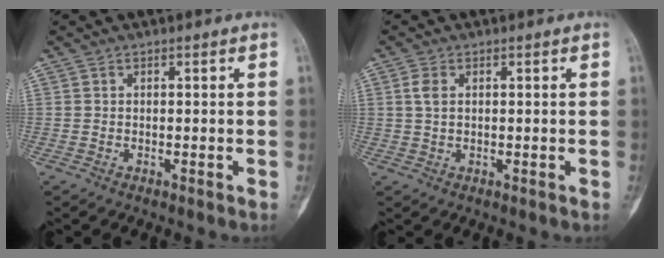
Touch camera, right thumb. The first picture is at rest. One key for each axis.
{"total": 2.3, "fx": 0.8, "fy": 1.4, "fz": 1.7, "tx": -0.040, "ty": 0.003, "tz": 0.016}